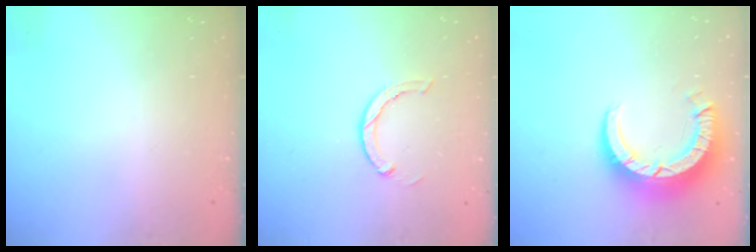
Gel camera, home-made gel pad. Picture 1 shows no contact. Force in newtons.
{"total": 3.0, "press": 3.0, "slide": 0.1}
{"total": 10.6, "press": 10.5, "slide": 1.0}